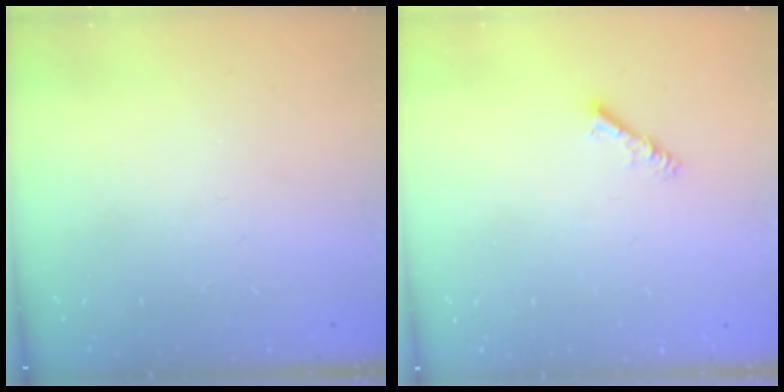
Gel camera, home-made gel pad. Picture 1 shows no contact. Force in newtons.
{"total": 3.2, "press": 3.2, "slide": 0.6}